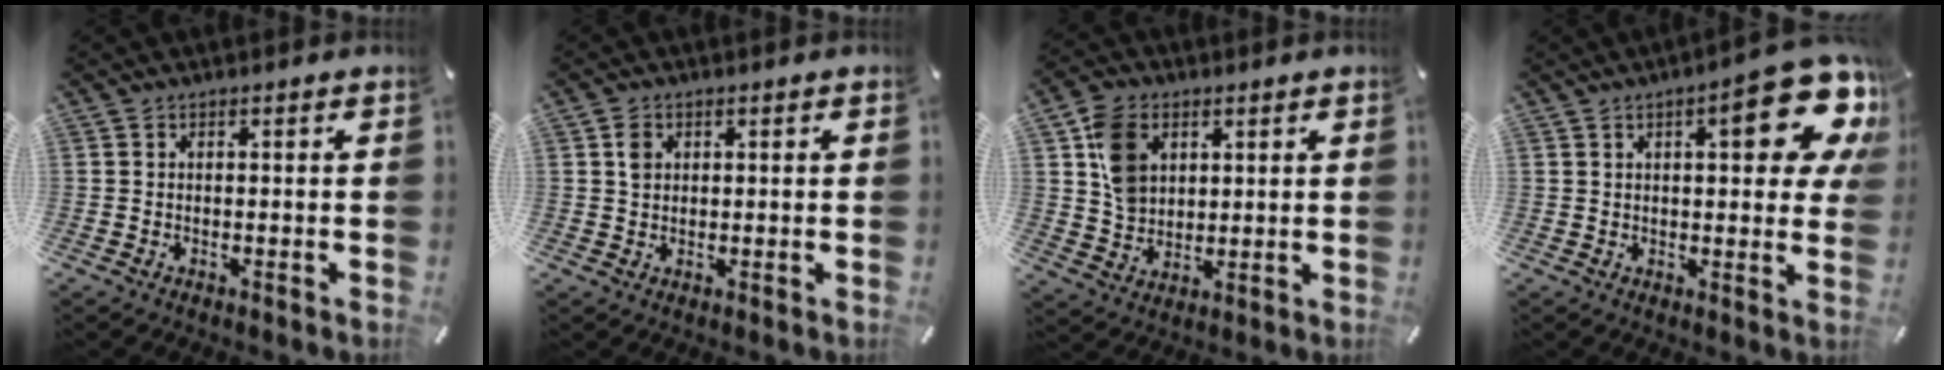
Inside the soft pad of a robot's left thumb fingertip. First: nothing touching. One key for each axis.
{"total": 2.4, "fx": 0.7, "fy": 2.1, "fz": 0.9, "tx": -0.007, "ty": 0.001, "tz": 0.008}
{"total": 9.4, "fx": 3.2, "fy": 7.7, "fz": 4.3, "tx": -0.086, "ty": 0.009, "tz": 0.062}
{"total": 16.9, "fx": 6.7, "fy": 5.8, "fz": 14.4, "tx": -0.179, "ty": -0.030, "tz": 0.101}